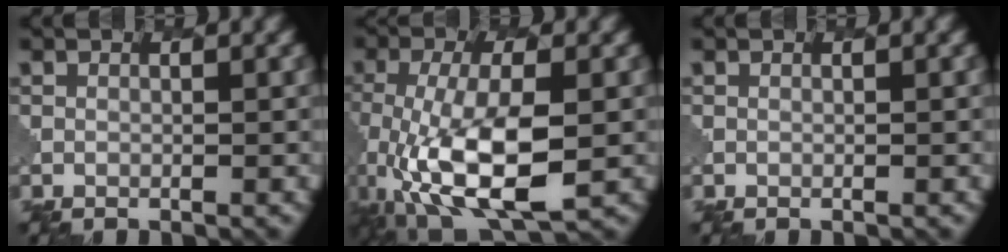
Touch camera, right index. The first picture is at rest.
{"total": 10.3, "force": [-3.0, 4.2, 9.0], "torque": [-0.182, -0.017, -0.046]}
{"total": 0.0}